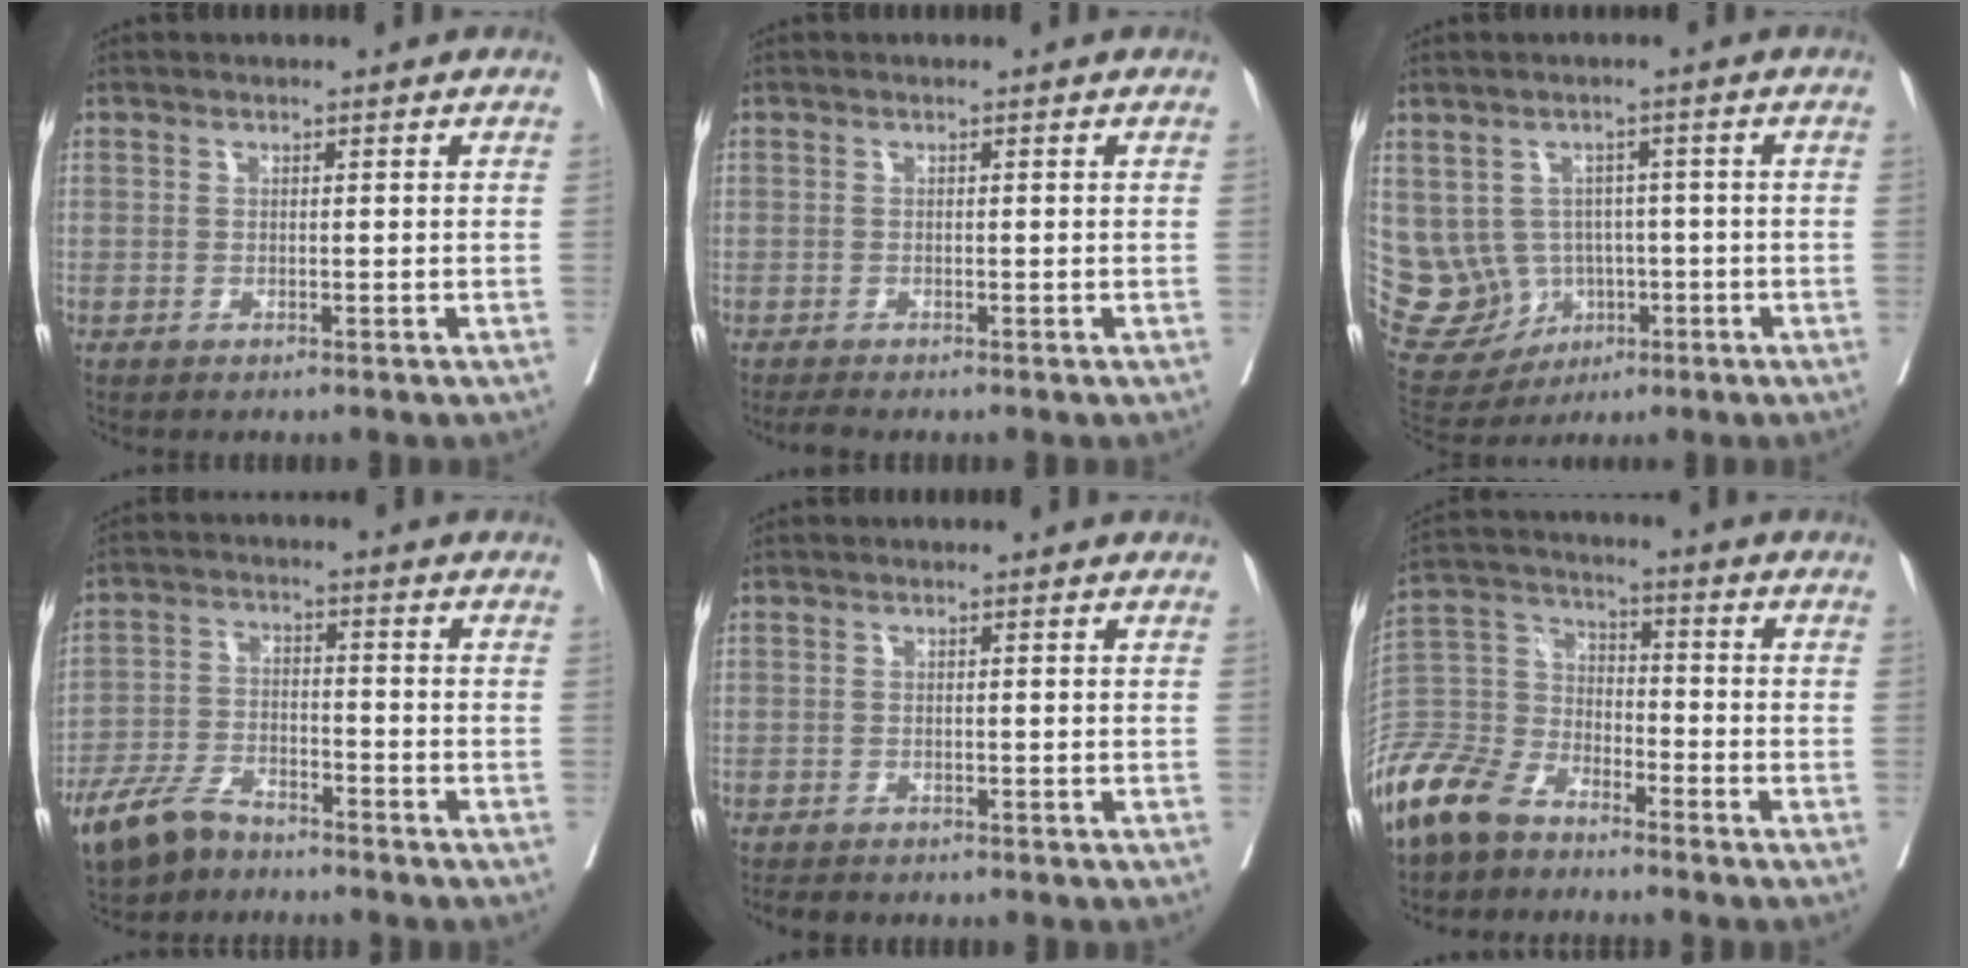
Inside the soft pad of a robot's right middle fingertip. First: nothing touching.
{"total": 1.0, "force": [-0.9, -0.1, 0.3], "torque": [-0.013, -0.006, -0.018]}
{"total": 13.1, "force": [-1.4, 12.5, 3.9], "torque": [-0.115, 0.039, 0.007]}
{"total": 8.0, "force": [-6.3, 3.0, 3.8], "torque": [-0.087, -0.013, -0.122]}
{"total": 2.6, "force": [-2.3, 1.0, 0.7], "torque": [-0.014, -0.006, -0.034]}
{"total": 12.1, "force": [-9.6, 5.7, 4.7], "torque": [-0.109, -0.002, -0.196]}